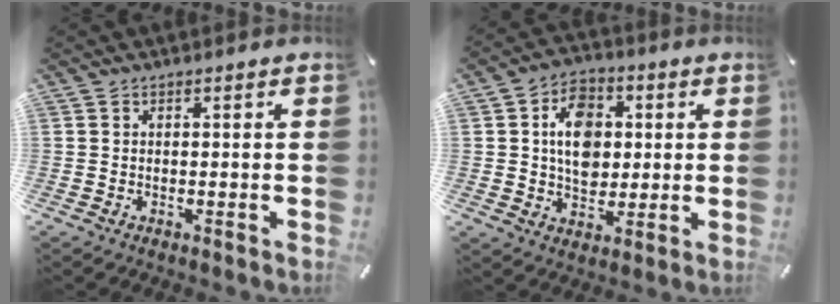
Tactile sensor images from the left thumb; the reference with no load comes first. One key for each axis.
{"total": 10.5, "fx": 1.4, "fy": 8.3, "fz": 6.3, "tx": -0.092, "ty": 0.009, "tz": 0.026}